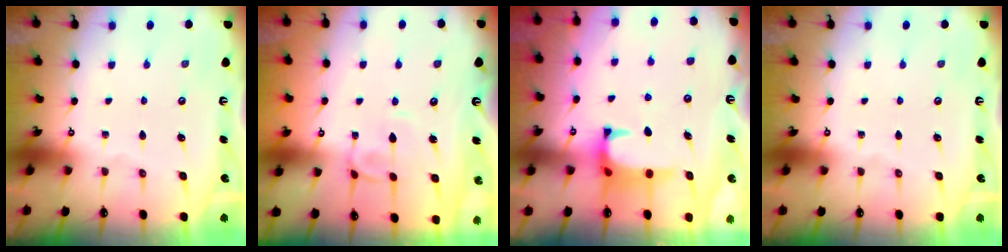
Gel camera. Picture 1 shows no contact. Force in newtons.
{"total": 3.8, "press": 3.8, "slide": 0.1}
{"total": 0.9, "press": 0.3, "slide": 0.8}
{"total": 0.0}